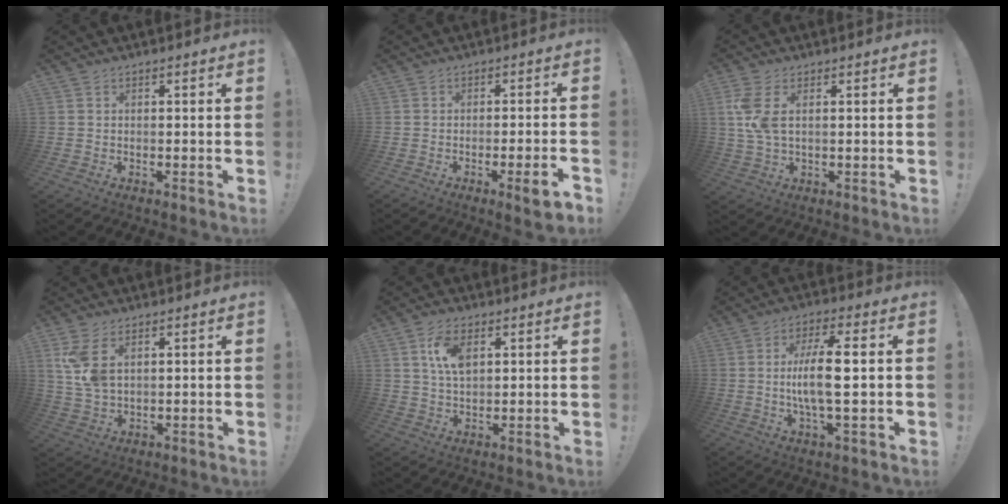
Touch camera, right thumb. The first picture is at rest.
{"total": 6.7, "force": [-2.6, 0.5, 6.1], "torque": [-0.094, 0.009, -0.036]}
{"total": 7.4, "force": [1.8, 3.5, 6.2], "torque": [-0.130, -0.003, 0.033]}
{"total": 8.3, "force": [3.3, 4.6, 6.0], "torque": [-0.107, -0.013, 0.062]}
{"total": 8.1, "force": [3.0, 4.4, 6.1], "torque": [-0.113, -0.002, 0.052]}
{"total": 11.7, "force": [-0.2, 2.4, 11.5], "torque": [-0.226, -0.002, -0.014]}